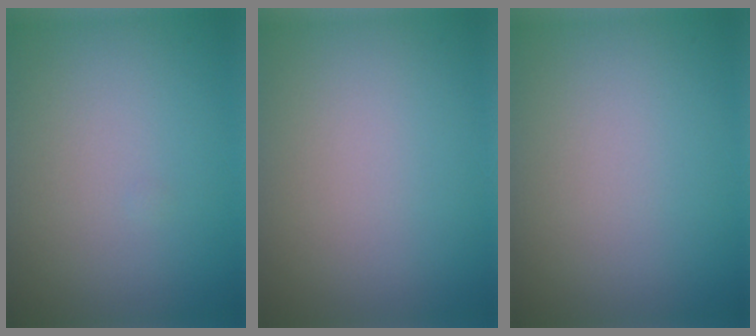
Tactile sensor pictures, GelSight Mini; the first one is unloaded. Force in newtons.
{"total": 0.0}
{"total": 0.0}